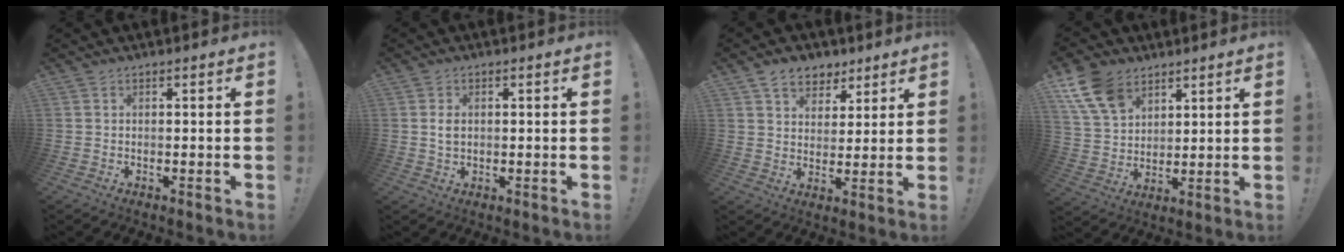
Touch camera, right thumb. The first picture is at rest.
{"total": 2.6, "force": [0.4, 1.7, 1.9], "torque": [-0.022, -0.002, 0.004]}
{"total": 8.0, "force": [5.1, 5.5, 2.8], "torque": [-0.036, -0.025, 0.098]}
{"total": 13.4, "force": [8.0, 8.7, 6.3], "torque": [-0.124, -0.037, 0.157]}